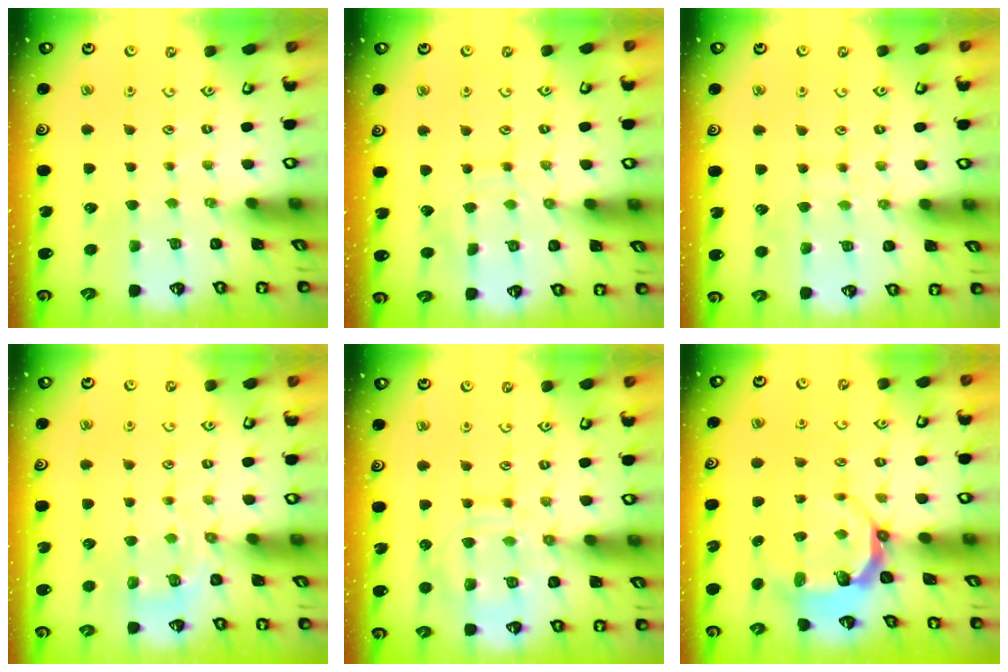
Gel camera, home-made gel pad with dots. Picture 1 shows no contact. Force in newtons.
{"total": 8.0, "press": 8.0, "slide": 0.6}
{"total": 7.1, "press": 7.1, "slide": 0.5}
{"total": 6.1, "press": 6.0, "slide": 1.3}
{"total": 13.2, "press": 13.2, "slide": 1.3}
{"total": 6.0, "press": 4.8, "slide": 3.6}